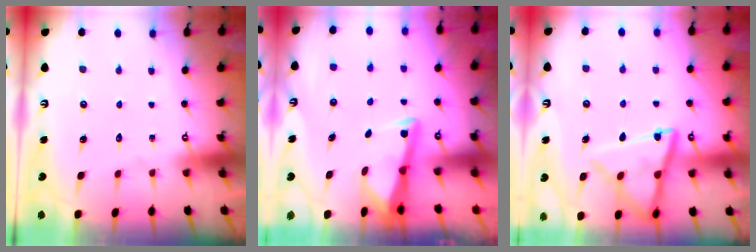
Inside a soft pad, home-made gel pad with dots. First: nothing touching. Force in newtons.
{"total": 3.2, "press": 3.2, "slide": 0.3}
{"total": 14.7, "press": 14.7, "slide": 1.2}